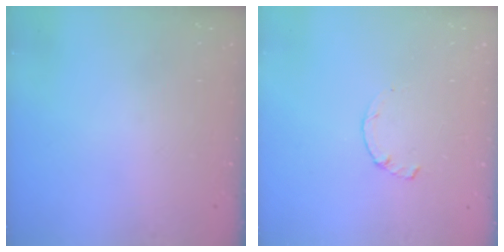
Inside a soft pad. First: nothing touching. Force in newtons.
{"total": 1.7, "press": 1.7, "slide": 0.3}